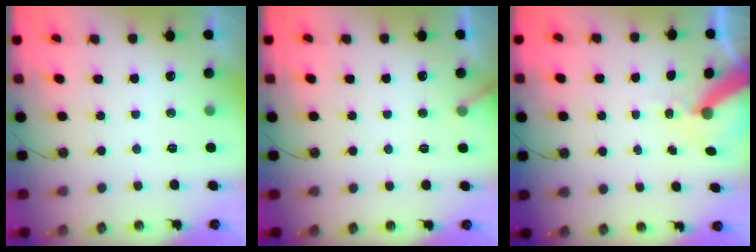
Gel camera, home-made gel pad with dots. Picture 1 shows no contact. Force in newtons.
{"total": 4.0, "press": 4.0, "slide": 0.3}
{"total": 9.0, "press": 8.9, "slide": 1.3}